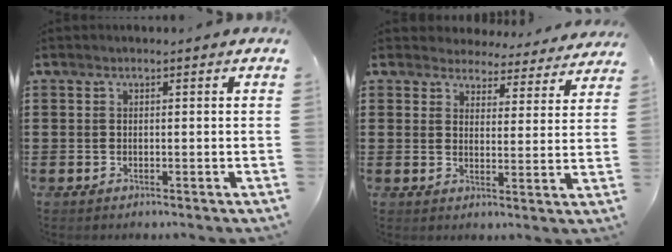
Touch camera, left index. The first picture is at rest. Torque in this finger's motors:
{"motor_torque": [1.37, -0.77, 0.26, -0.01]}